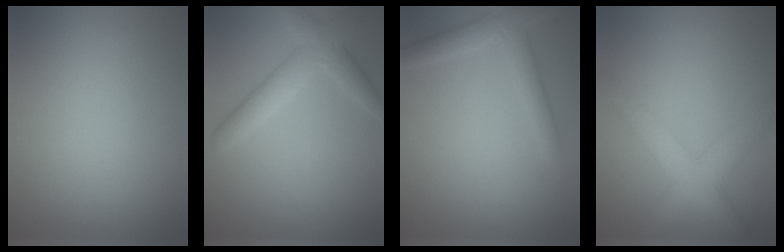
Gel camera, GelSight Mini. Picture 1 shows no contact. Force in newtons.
{"total": 3.5, "press": 3.5, "slide": 0.1}
{"total": 2.9, "press": 2.9, "slide": 0.2}
{"total": 4.9, "press": 4.9, "slide": 0.3}